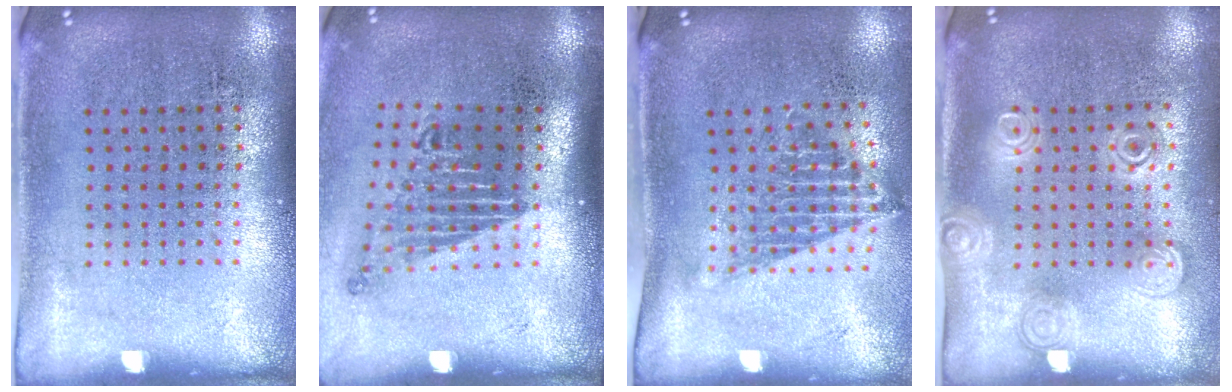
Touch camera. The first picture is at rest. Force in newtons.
{"total": 1.6, "press": 1.1, "slide": 1.2}
{"total": 1.4, "press": 1.1, "slide": 0.9}
{"total": 1.5, "press": 1.4, "slide": 0.7}